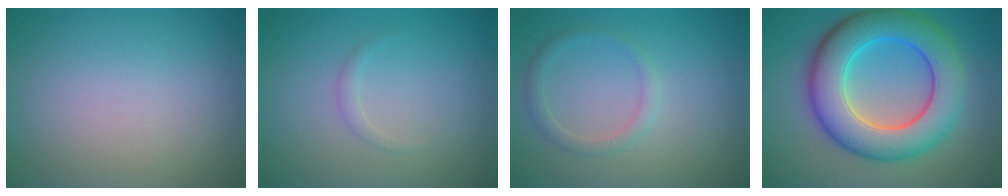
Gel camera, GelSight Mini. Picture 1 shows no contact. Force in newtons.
{"total": 0.8, "press": 0.8, "slide": 0.0}
{"total": 1.5, "press": 1.5, "slide": 0.1}
{"total": 10.2, "press": 10.2, "slide": 0.2}